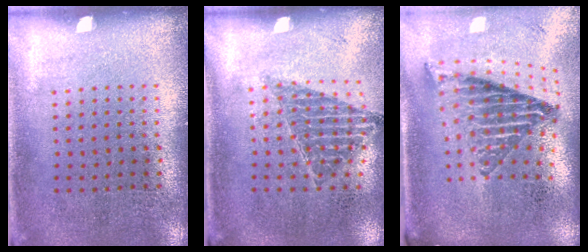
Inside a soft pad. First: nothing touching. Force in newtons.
{"total": 0.8, "press": 0.8, "slide": 0.1}
{"total": 2.0, "press": 1.5, "slide": 1.4}